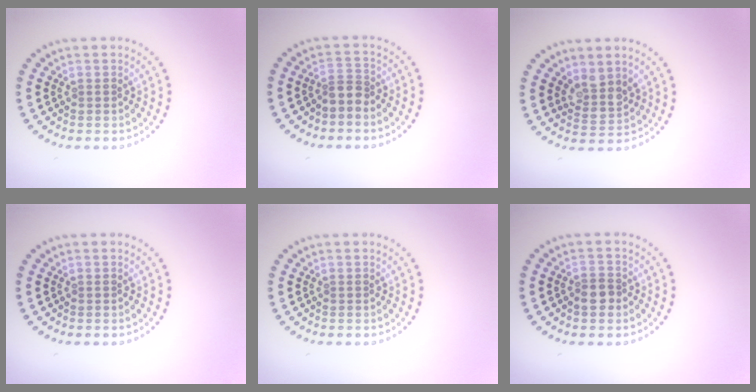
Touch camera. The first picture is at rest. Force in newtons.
{"total": 1.9, "press": 1.5, "slide": 1.2}
{"total": 2.6, "press": 2.2, "slide": 1.5}
{"total": 0.0}
{"total": 0.0}
{"total": 2.0, "press": 1.8, "slide": 0.9}